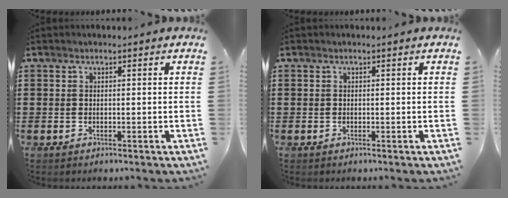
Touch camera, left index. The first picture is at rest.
{"total": 0.0}